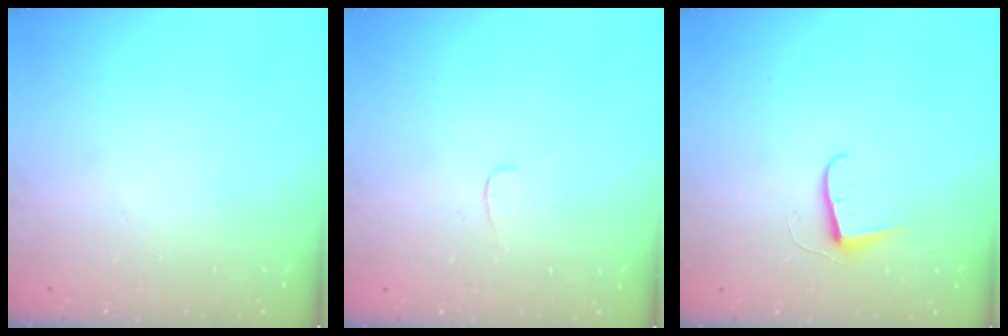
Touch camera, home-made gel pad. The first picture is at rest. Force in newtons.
{"total": 3.0, "press": 3.0, "slide": 0.2}
{"total": 6.8, "press": 6.8, "slide": 0.5}